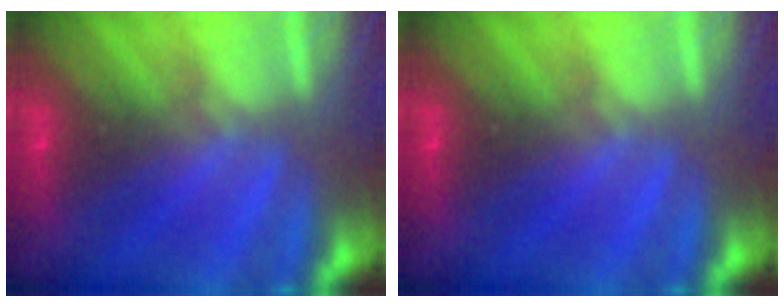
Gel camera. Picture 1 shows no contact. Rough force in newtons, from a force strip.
{"total": 0.0}